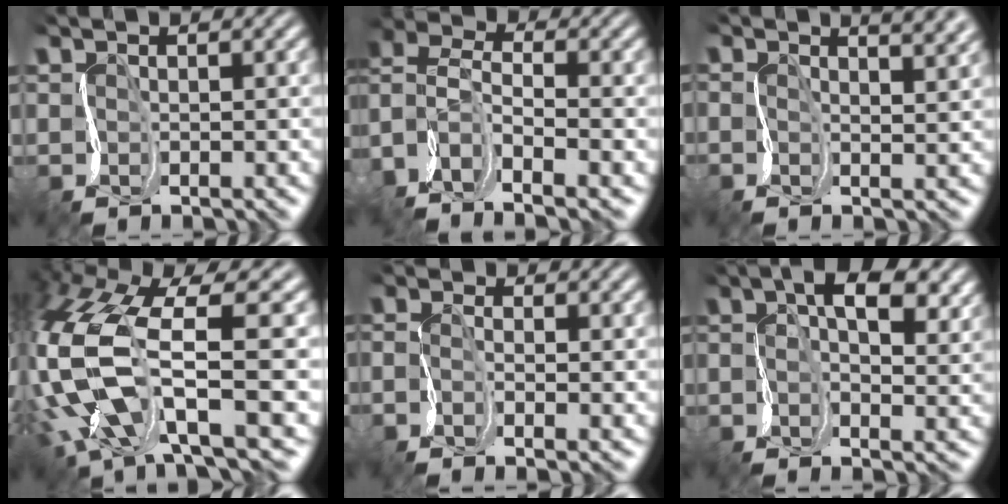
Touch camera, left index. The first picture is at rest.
{"total": 8.6, "force": [-4.5, 4.3, 6.0], "torque": [-0.144, 0.000, -0.067]}
{"total": 5.0, "force": [2.7, 2.0, 3.8], "torque": [-0.035, 0.029, 0.011]}
{"total": 12.1, "force": [-1.1, 5.5, 10.7], "torque": [-0.261, 0.001, -0.003]}
{"total": 3.5, "force": [-2.4, 1.2, 2.3], "torque": [-0.054, -0.012, -0.040]}
{"total": 7.5, "force": [2.5, 3.3, 6.2], "torque": [-0.123, 0.011, 0.032]}